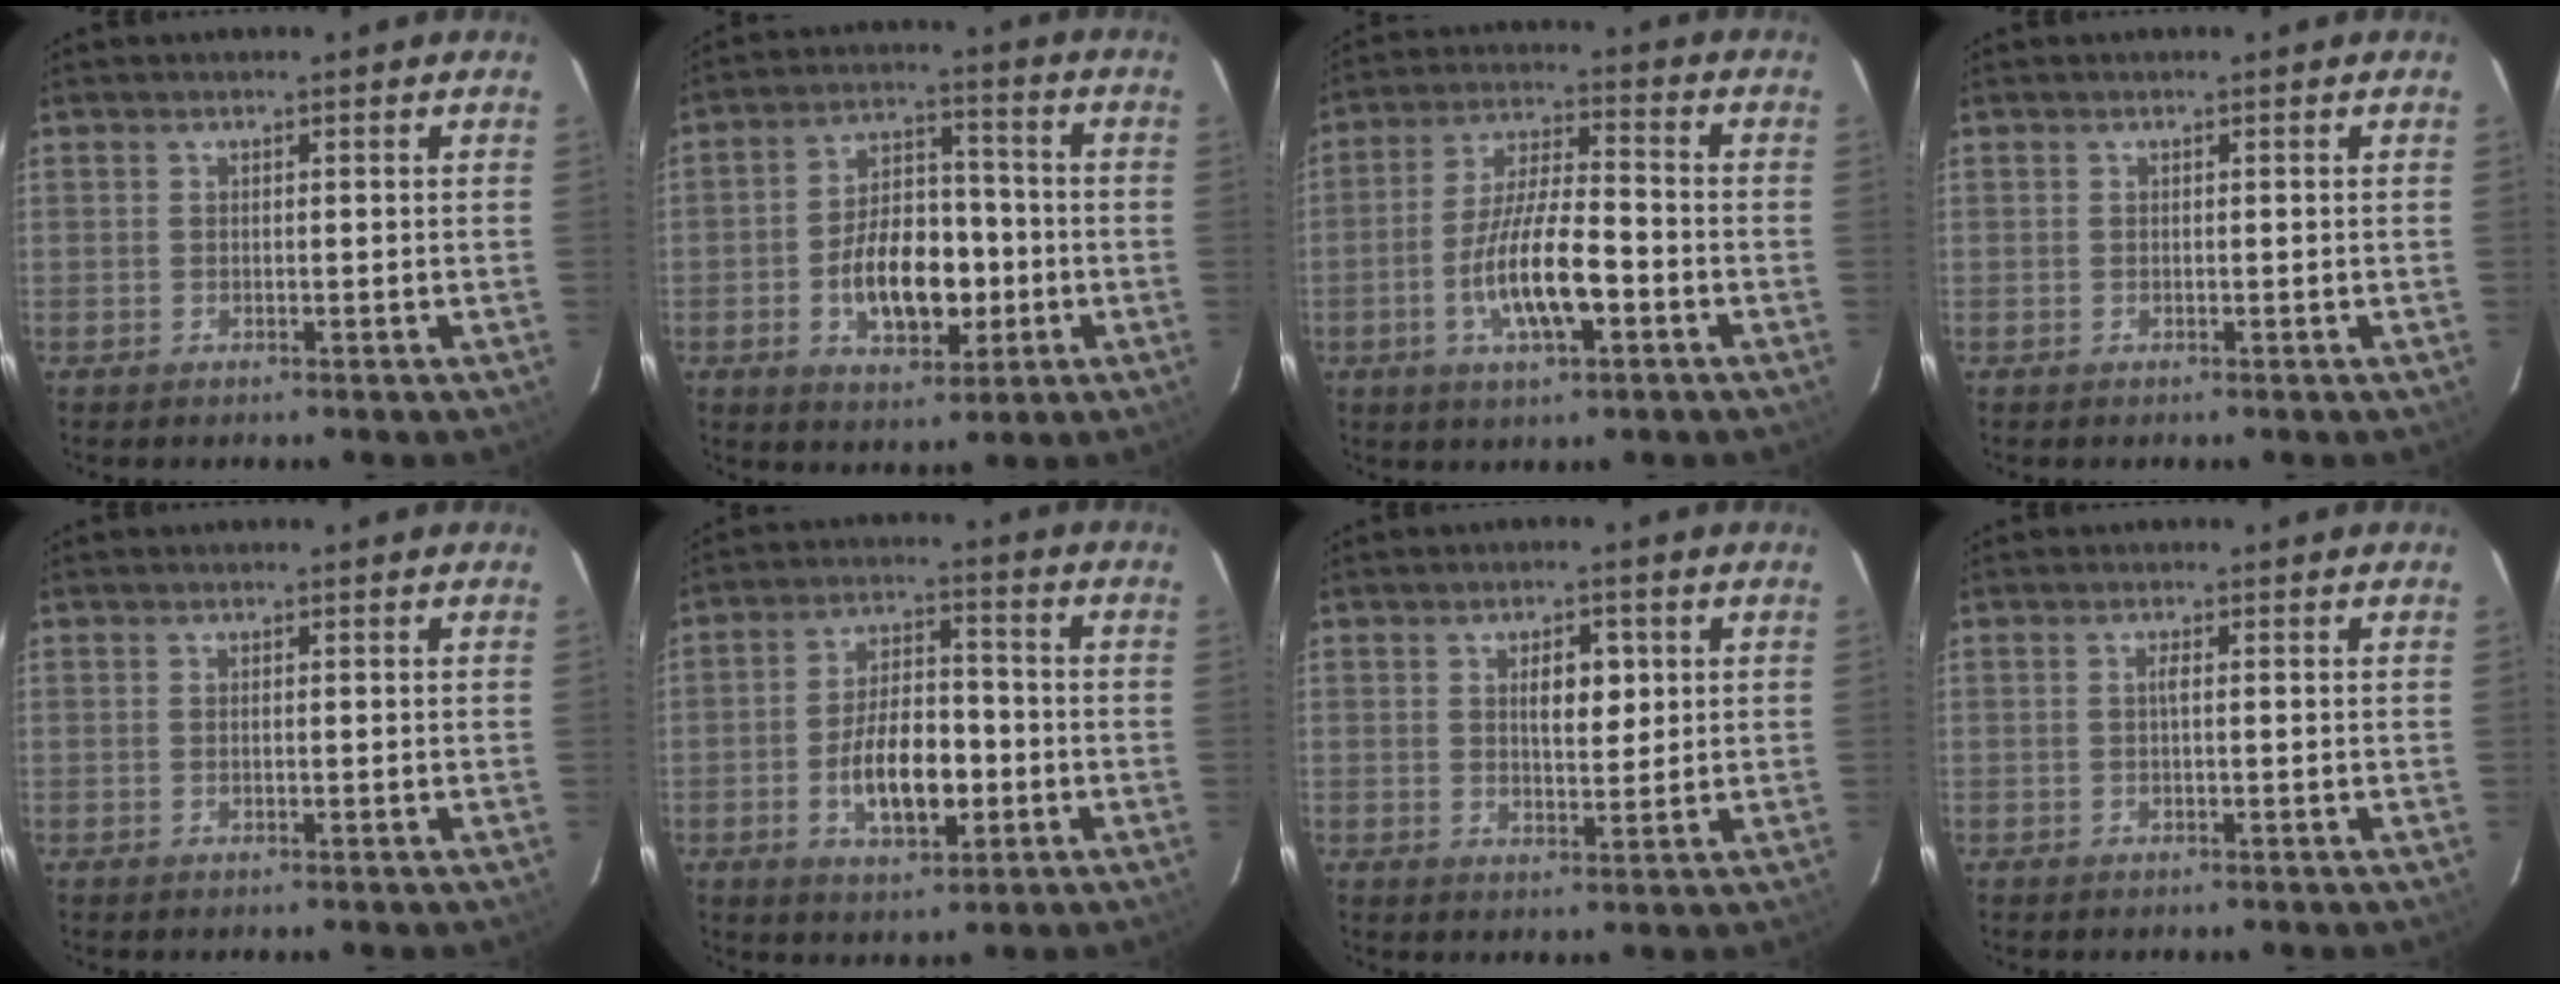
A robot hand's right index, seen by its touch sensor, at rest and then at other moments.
{"total": 12.8, "force": [-3.2, 7.6, 9.7], "torque": [-0.183, 0.023, -0.041]}
{"total": 11.7, "force": [-4.2, 3.2, 10.4], "torque": [-0.207, -0.003, -0.074]}
{"total": 0.0}
{"total": 0.0}
{"total": 11.0, "force": [-3.2, 5.3, 9.1], "torque": [-0.171, 0.011, -0.044]}
{"total": 4.8, "force": [1.4, 2.3, 3.9], "torque": [-0.063, 0.008, 0.025]}
{"total": 0.9, "force": [0.0, 0.0, 0.9], "torque": [-0.016, 0.002, -0.002]}